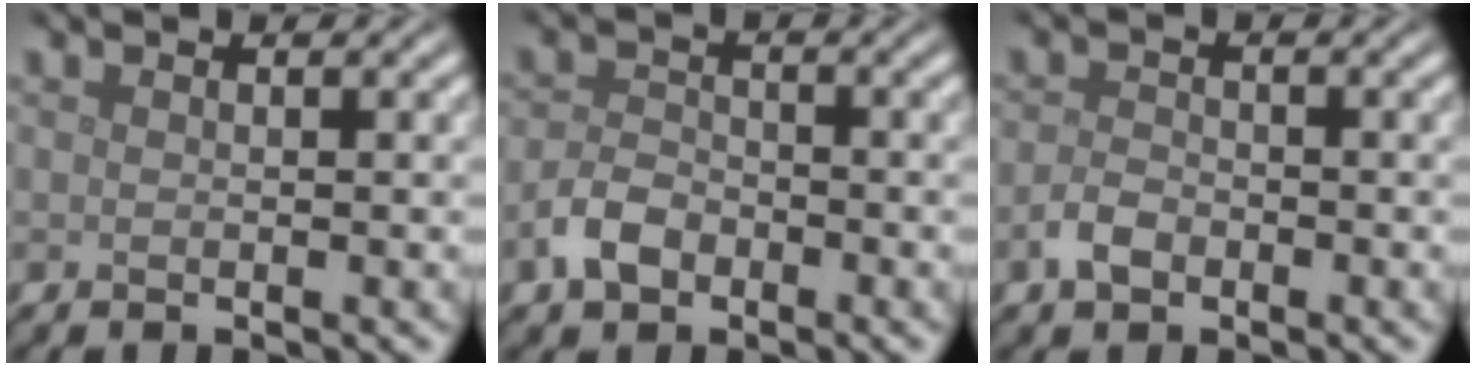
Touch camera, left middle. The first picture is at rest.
{"total": 2.9, "force": [-1.7, 1.8, 1.5], "torque": [-0.027, 0.005, -0.040]}
{"total": 2.0, "force": [-1.1, 1.2, 1.1], "torque": [-0.022, 0.002, -0.025]}